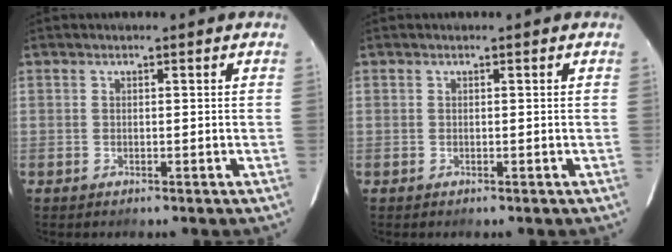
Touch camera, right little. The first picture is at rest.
{"total": 0.0}